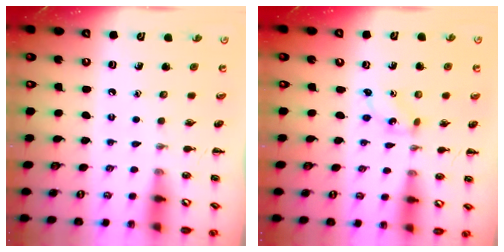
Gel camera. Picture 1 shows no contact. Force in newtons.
{"total": 1.1, "press": 1.1, "slide": 0.1}